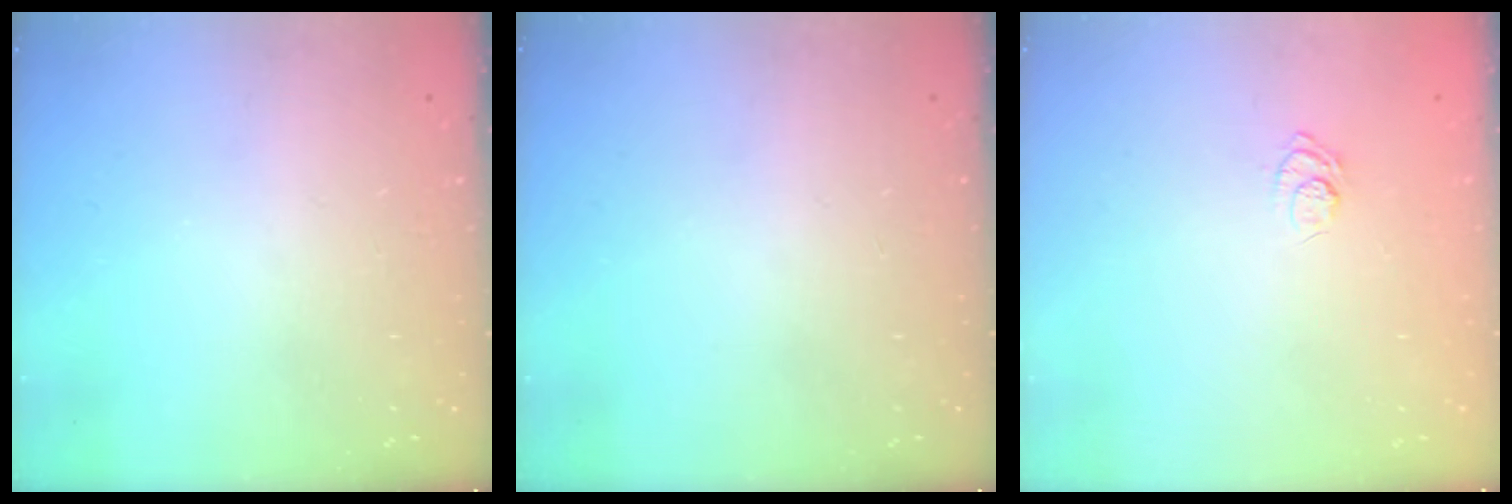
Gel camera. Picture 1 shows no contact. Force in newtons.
{"total": 0.0}
{"total": 4.6, "press": 4.4, "slide": 1.3}